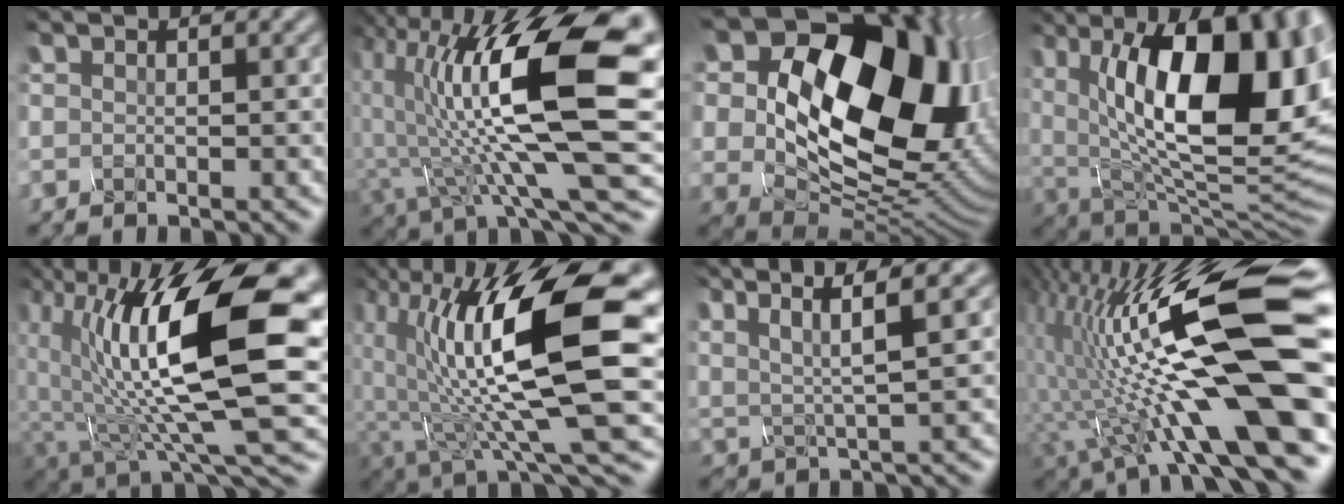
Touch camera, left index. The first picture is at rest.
{"total": 17.3, "force": [2.5, 6.3, 15.8], "torque": [-0.265, 0.008, 0.043]}
{"total": 21.2, "force": [5.1, 14.7, 14.4], "torque": [-0.236, 0.017, 0.119]}
{"total": 16.6, "force": [3.2, 7.7, 14.4], "torque": [-0.198, 0.009, 0.044]}
{"total": 16.8, "force": [2.6, 7.3, 14.9], "torque": [-0.256, -0.002, 0.044]}
{"total": 15.9, "force": [2.2, 5.7, 14.7], "torque": [-0.256, -0.008, 0.038]}
{"total": 5.9, "force": [3.4, 1.0, 4.7], "torque": [-0.094, 0.010, 0.064]}
{"total": 19.2, "force": [1.0, 5.1, 18.5], "torque": [-0.319, 0.027, 0.017]}